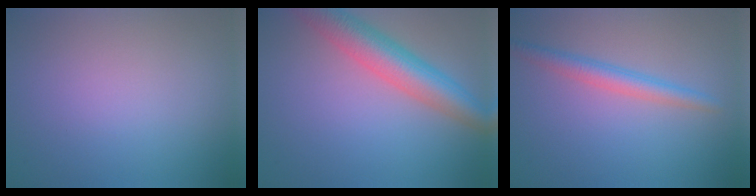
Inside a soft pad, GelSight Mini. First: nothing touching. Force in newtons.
{"total": 6.4, "press": 6.4, "slide": 0.3}
{"total": 2.5, "press": 2.5, "slide": 0.0}